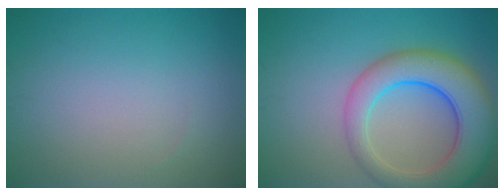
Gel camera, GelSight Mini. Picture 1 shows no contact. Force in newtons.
{"total": 8.8, "press": 8.7, "slide": 0.5}